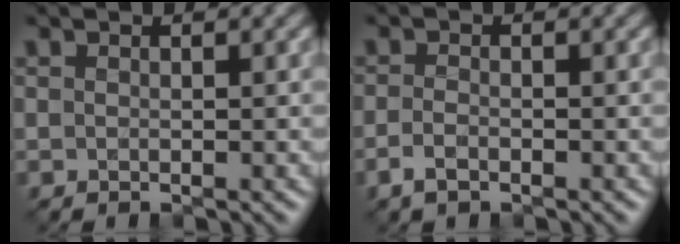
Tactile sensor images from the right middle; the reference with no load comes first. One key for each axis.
{"total": 1.6, "fx": -0.9, "fy": 0.8, "fz": 1.1, "tx": -0.025, "ty": -0.003, "tz": -0.021}